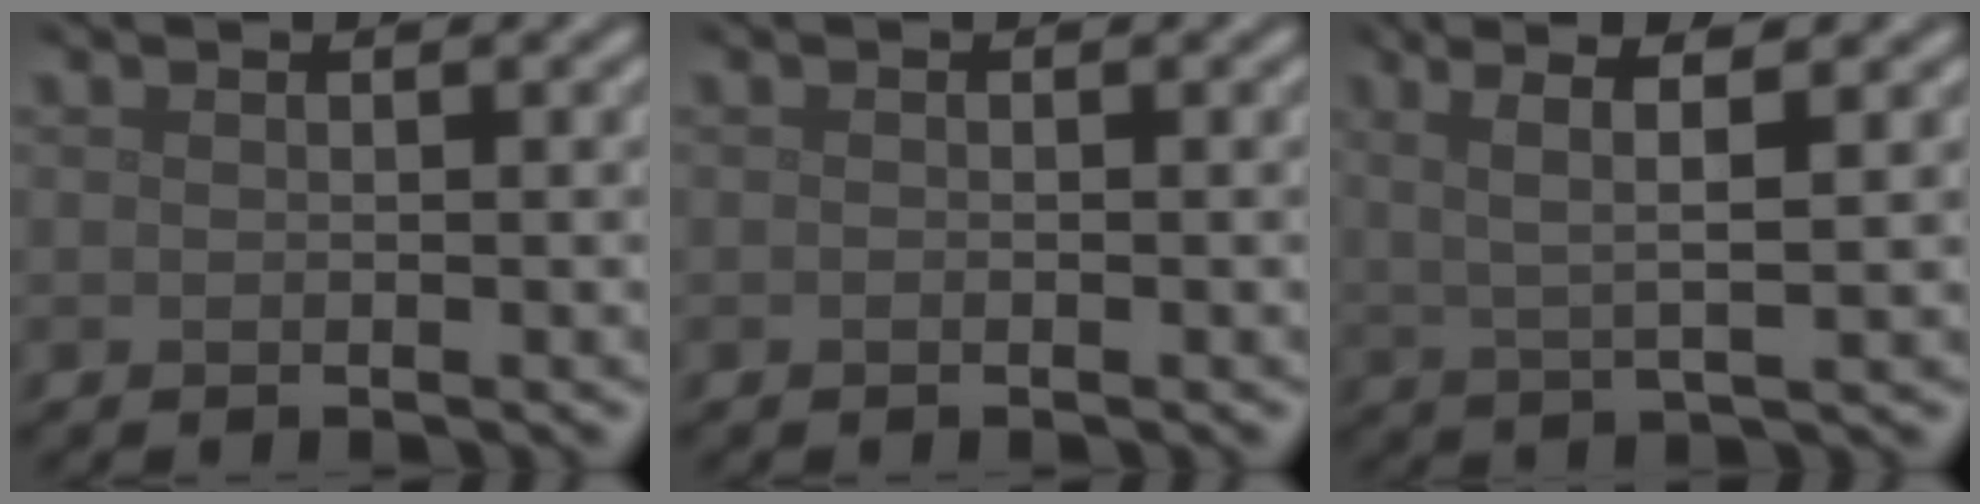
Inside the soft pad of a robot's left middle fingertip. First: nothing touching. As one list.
[{"total": 0.0}, {"total": 4.5, "force": [1.8, 0.7, 4.1], "torque": [-0.081, 0.004, 0.034]}]